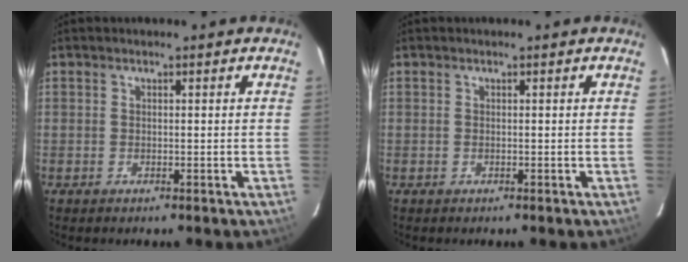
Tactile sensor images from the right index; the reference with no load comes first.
{"total": 0.0}